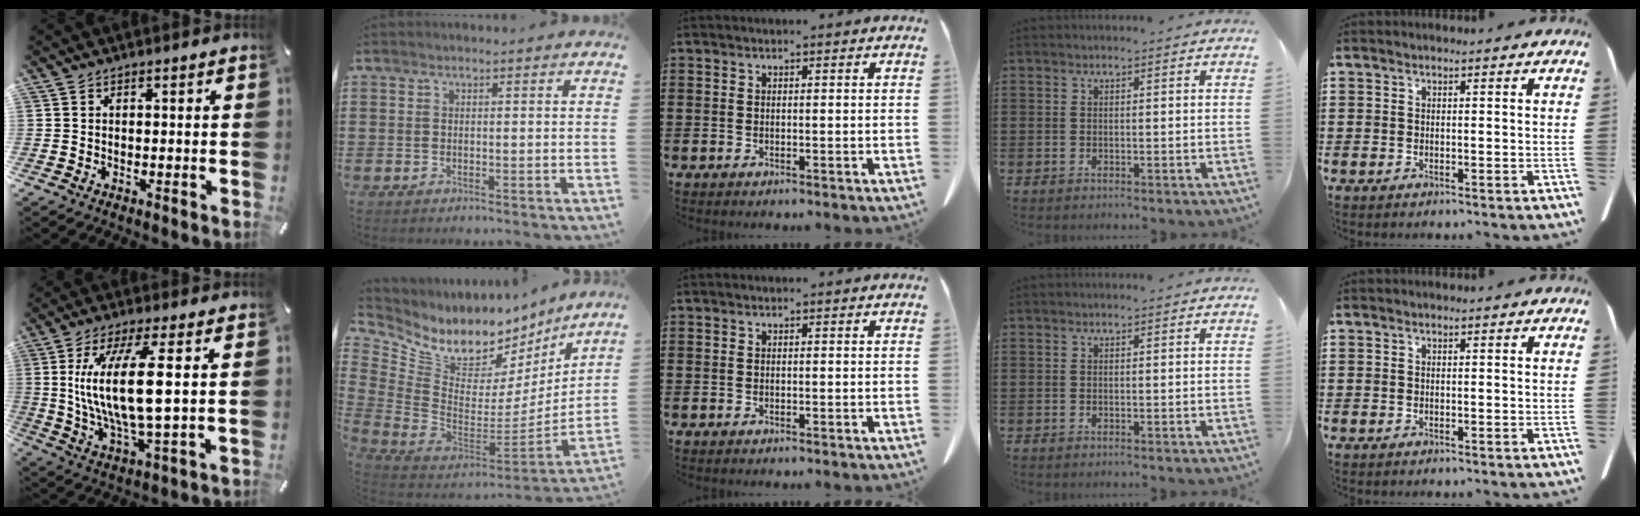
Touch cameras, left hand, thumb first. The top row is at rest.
{"thumb": {"total": 15.3, "force": [2.5, 4.0, 14.5], "torque": [-0.316, -0.015, 0.032]}, "index": {"total": 7.8, "force": [6.0, 3.9, 3.1], "torque": [-0.092, -0.064, 0.104]}}